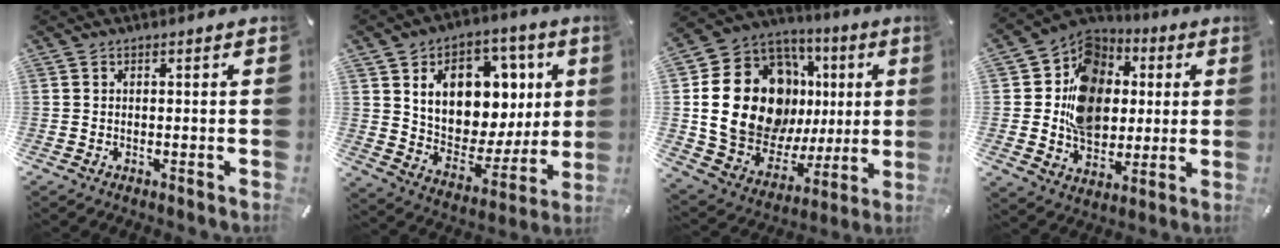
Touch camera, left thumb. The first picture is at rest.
{"total": 15.9, "force": [5.8, 11.8, 8.9], "torque": [-0.130, -0.035, 0.111]}
{"total": 23.9, "force": [4.7, 17.7, 15.5], "torque": [-0.300, -0.033, 0.105]}
{"total": 14.7, "force": [0.8, 12.6, 7.4], "torque": [-0.129, -0.001, 0.018]}